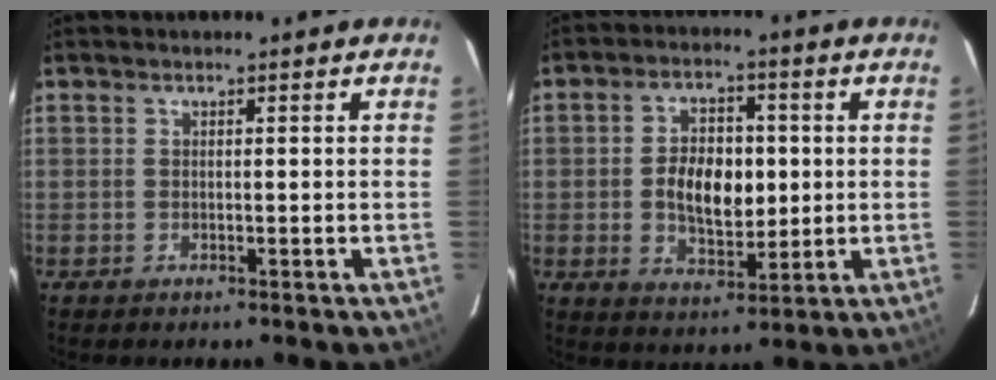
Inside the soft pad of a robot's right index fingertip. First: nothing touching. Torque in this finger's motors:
{"motor_torque": [0.24, -0.01, 0.57, 0.12]}